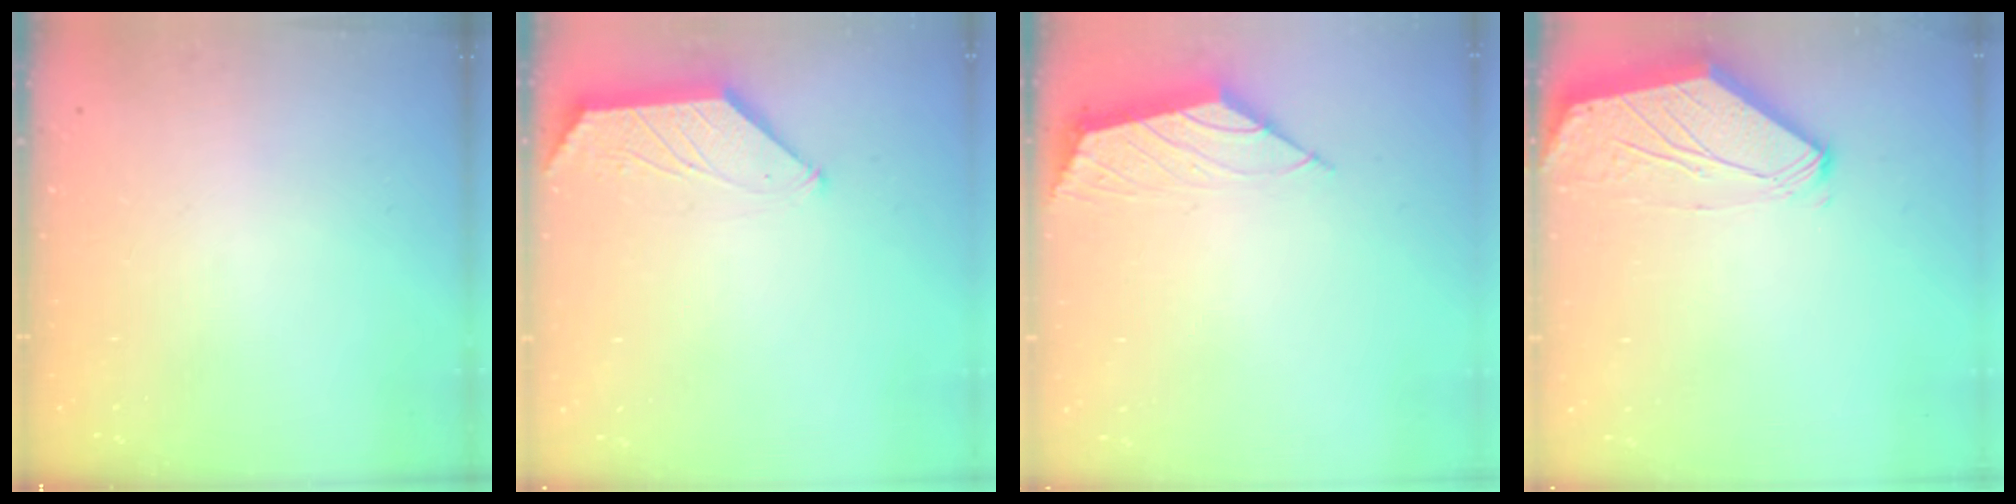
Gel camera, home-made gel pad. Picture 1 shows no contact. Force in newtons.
{"total": 1.1, "press": 1.0, "slide": 0.4}
{"total": 2.2, "press": 2.2, "slide": 0.5}
{"total": 0.0}